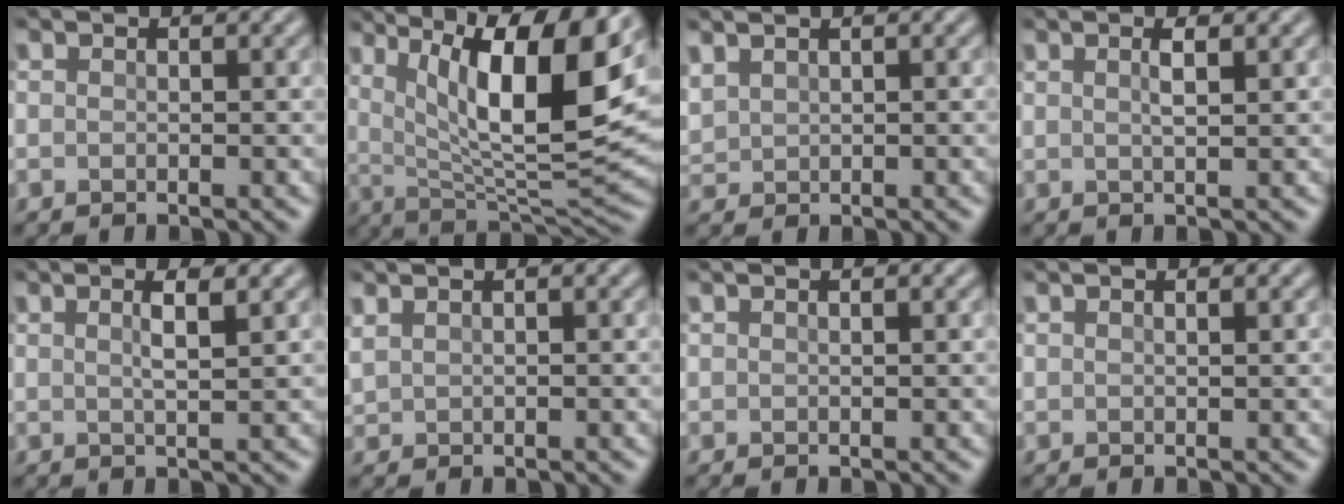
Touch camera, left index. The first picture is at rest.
{"total": 14.0, "force": [5.1, 4.3, 12.3], "torque": [-0.203, -0.005, 0.088]}
{"total": 1.6, "force": [1.2, 0.9, 0.6], "torque": [-0.022, 0.006, 0.030]}
{"total": 1.7, "force": [0.6, 0.4, 1.5], "torque": [-0.024, 0.005, 0.007]}
{"total": 2.5, "force": [1.0, 0.6, 2.2], "torque": [-0.031, 0.005, 0.012]}
{"total": 1.2, "force": [1.1, 0.3, 0.5], "torque": [-0.019, 0.004, 0.026]}
{"total": 0.8, "force": [0.6, 0.2, 0.5], "torque": [-0.008, -0.001, 0.003]}
{"total": 1.2, "force": [0.8, 0.4, 0.8], "torque": [-0.008, 0.001, 0.003]}